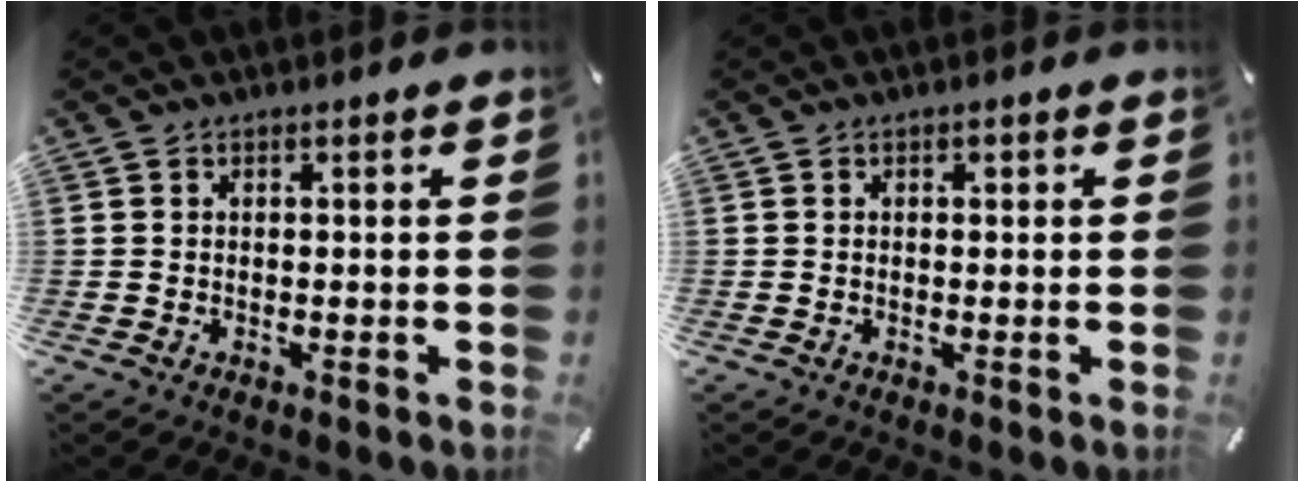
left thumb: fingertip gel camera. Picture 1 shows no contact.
{"total": 0.6, "force": [0.1, 0.5, 0.4], "torque": [-0.008, 0.002, 0.002]}